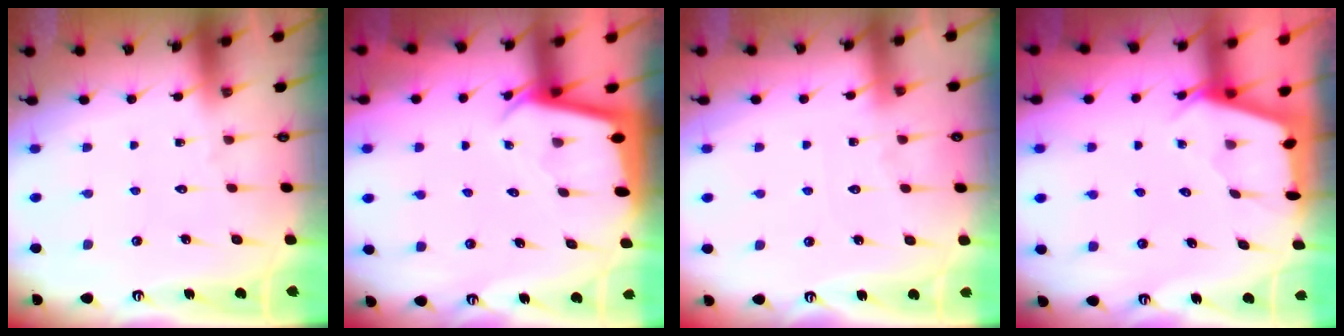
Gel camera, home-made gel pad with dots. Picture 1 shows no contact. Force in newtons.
{"total": 2.3, "press": 2.3, "slide": 0.1}
{"total": 4.4, "press": 4.4, "slide": 0.6}
{"total": 2.4, "press": 2.4, "slide": 0.3}